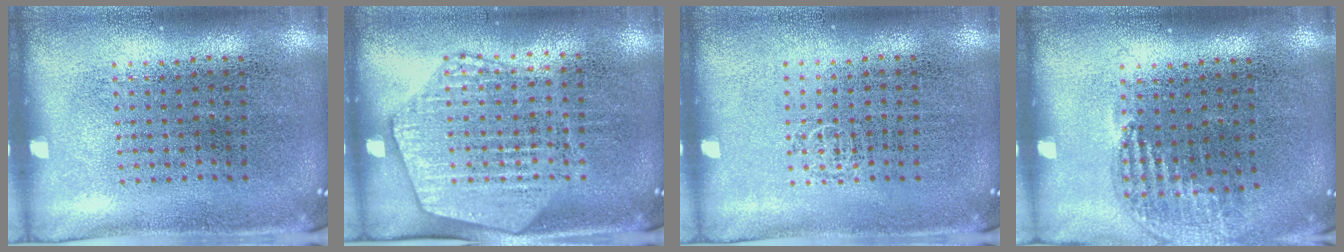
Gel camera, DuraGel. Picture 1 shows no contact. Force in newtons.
{"total": 1.9, "press": 1.8, "slide": 0.7}
{"total": 0.6, "press": 0.6, "slide": 0.1}
{"total": 1.0, "press": 0.9, "slide": 0.5}